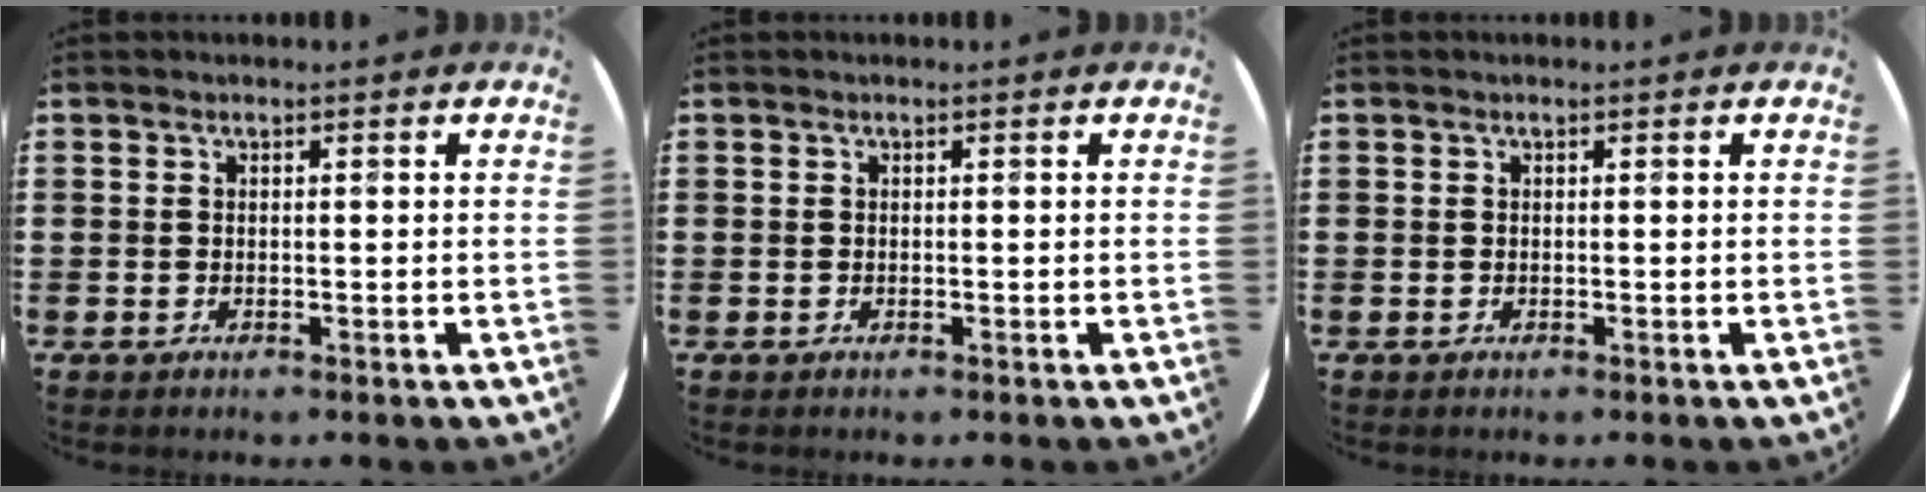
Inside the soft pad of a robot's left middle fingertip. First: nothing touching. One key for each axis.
{"total": 0.0}
{"total": 0.0}